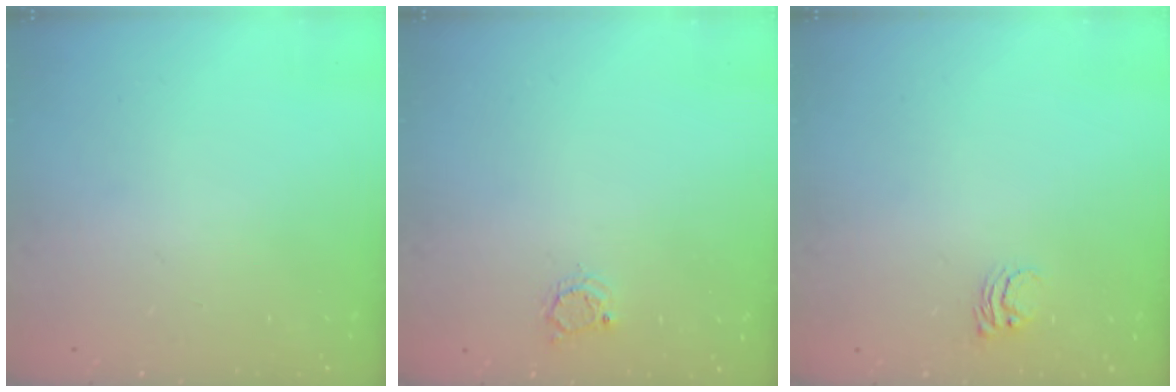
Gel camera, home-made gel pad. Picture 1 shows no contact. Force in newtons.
{"total": 2.8, "press": 2.8, "slide": 0.3}
{"total": 3.7, "press": 3.7, "slide": 0.2}